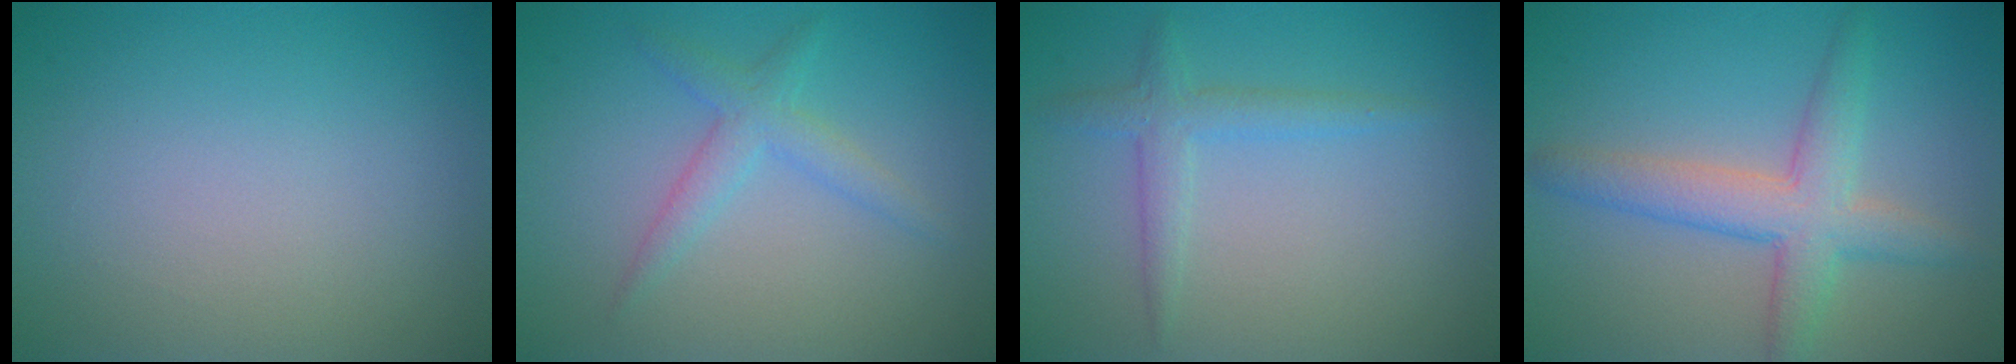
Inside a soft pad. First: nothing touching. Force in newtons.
{"total": 2.3, "press": 2.3, "slide": 0.1}
{"total": 2.1, "press": 2.1, "slide": 0.1}
{"total": 4.7, "press": 4.7, "slide": 0.2}